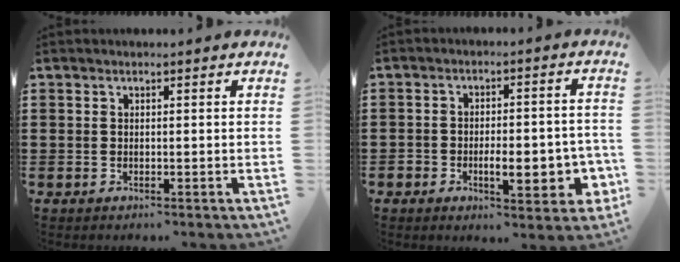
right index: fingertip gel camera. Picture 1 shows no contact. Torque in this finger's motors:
{"motor_torque": [1.21, -0.73, 0.25, 0.06]}